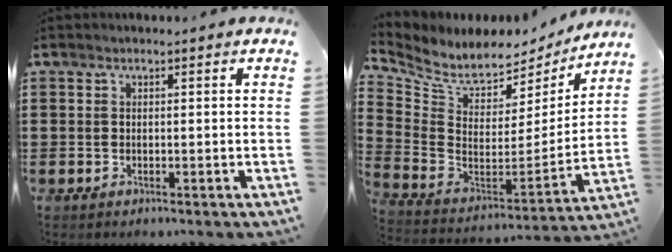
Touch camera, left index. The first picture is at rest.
{"total": 5.6, "force": [4.9, 2.5, 1.1], "torque": [-0.061, -0.050, 0.084]}